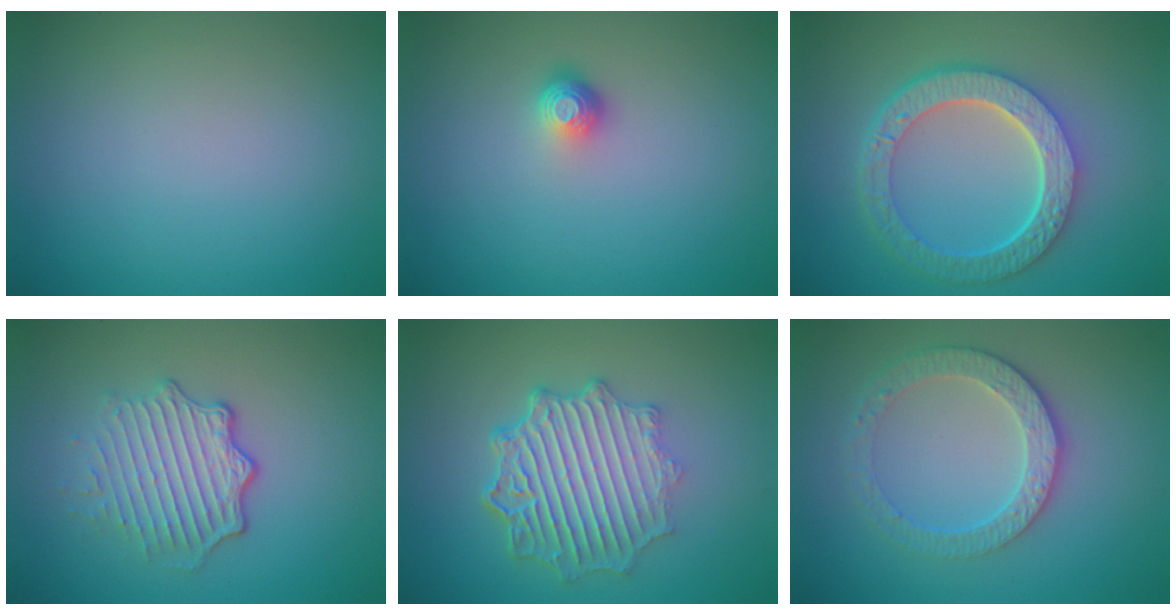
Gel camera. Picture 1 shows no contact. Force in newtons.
{"total": 1.6, "press": 1.1, "slide": 1.2}
{"total": 6.5, "press": 4.9, "slide": 4.3}
{"total": 4.9, "press": 3.3, "slide": 3.6}
{"total": 7.0, "press": 5.3, "slide": 4.5}
{"total": 3.3, "press": 3.1, "slide": 1.2}